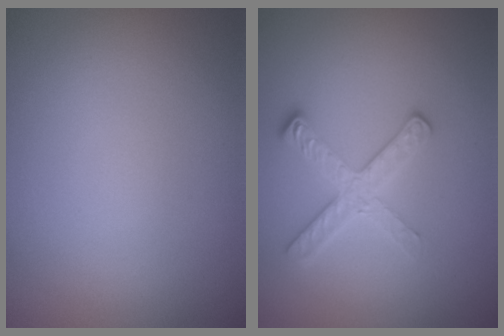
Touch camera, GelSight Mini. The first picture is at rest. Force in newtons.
{"total": 2.6, "press": 2.4, "slide": 0.9}